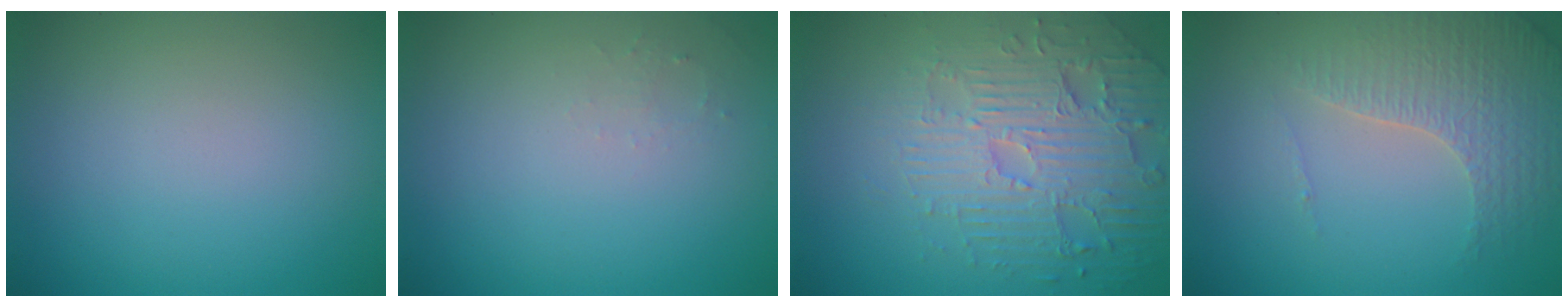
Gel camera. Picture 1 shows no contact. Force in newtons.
{"total": 0.8, "press": 0.8, "slide": 0.3}
{"total": 5.8, "press": 4.9, "slide": 3.2}
{"total": 4.4, "press": 3.3, "slide": 2.9}